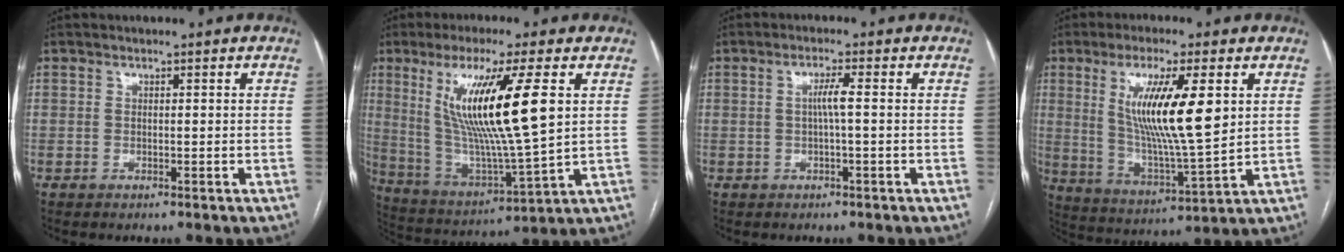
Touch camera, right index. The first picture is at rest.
{"total": 17.7, "force": [4.9, 0.5, 17.0], "torque": [-0.330, -0.012, 0.091]}
{"total": 2.6, "force": [0.0, -0.2, 2.6], "torque": [-0.046, 0.002, 0.000]}
{"total": 14.5, "force": [3.9, 1.6, 13.9], "torque": [-0.266, -0.012, 0.073]}